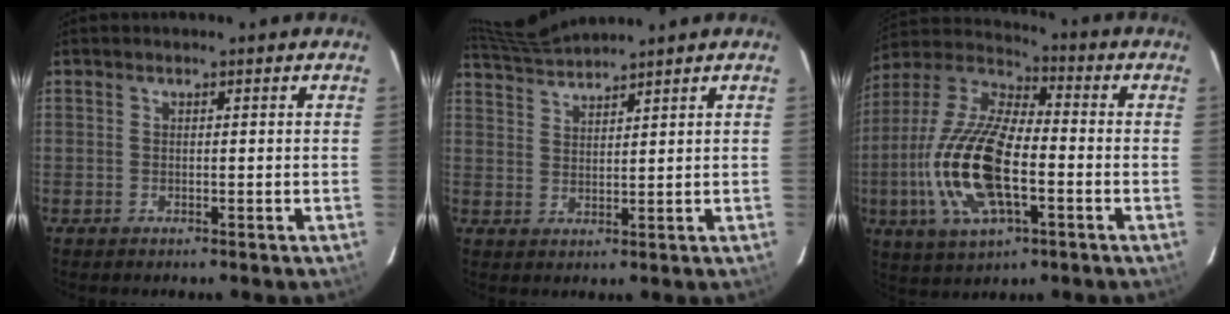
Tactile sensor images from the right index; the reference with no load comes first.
{"total": 6.4, "force": [6.2, -1.5, 0.5], "torque": [-0.017, -0.009, 0.118]}
{"total": 19.3, "force": [-4.5, 7.8, 17.0], "torque": [-0.364, -0.007, -0.089]}